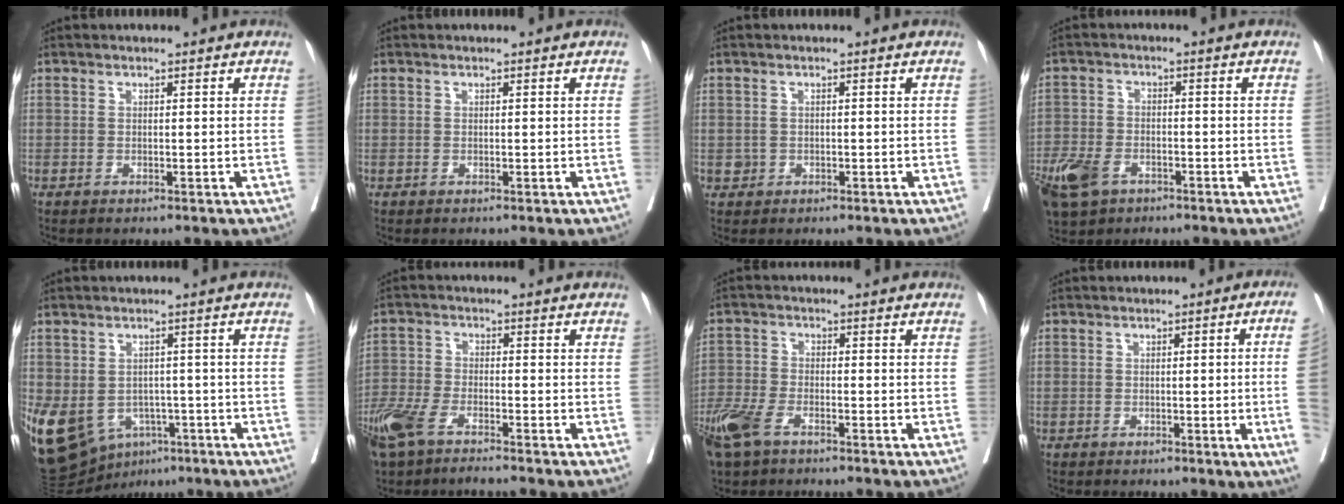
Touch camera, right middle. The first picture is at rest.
{"total": 0.0}
{"total": 1.1, "force": [-0.2, 1.1, 0.1], "torque": [0.002, 0.004, -0.002]}
{"total": 10.8, "force": [-6.2, 6.6, 5.9], "torque": [-0.142, -0.007, -0.107]}
{"total": 13.5, "force": [-5.9, 9.9, 7.0], "torque": [-0.155, 0.007, -0.080]}
{"total": 7.8, "force": [-5.7, 2.2, 4.8], "torque": [-0.107, -0.012, -0.116]}
{"total": 7.9, "force": [-5.3, 3.1, 4.9], "torque": [-0.112, -0.012, -0.103]}
{"total": 8.4, "force": [-1.3, -2.0, 8.1], "torque": [-0.083, -0.013, -0.019]}